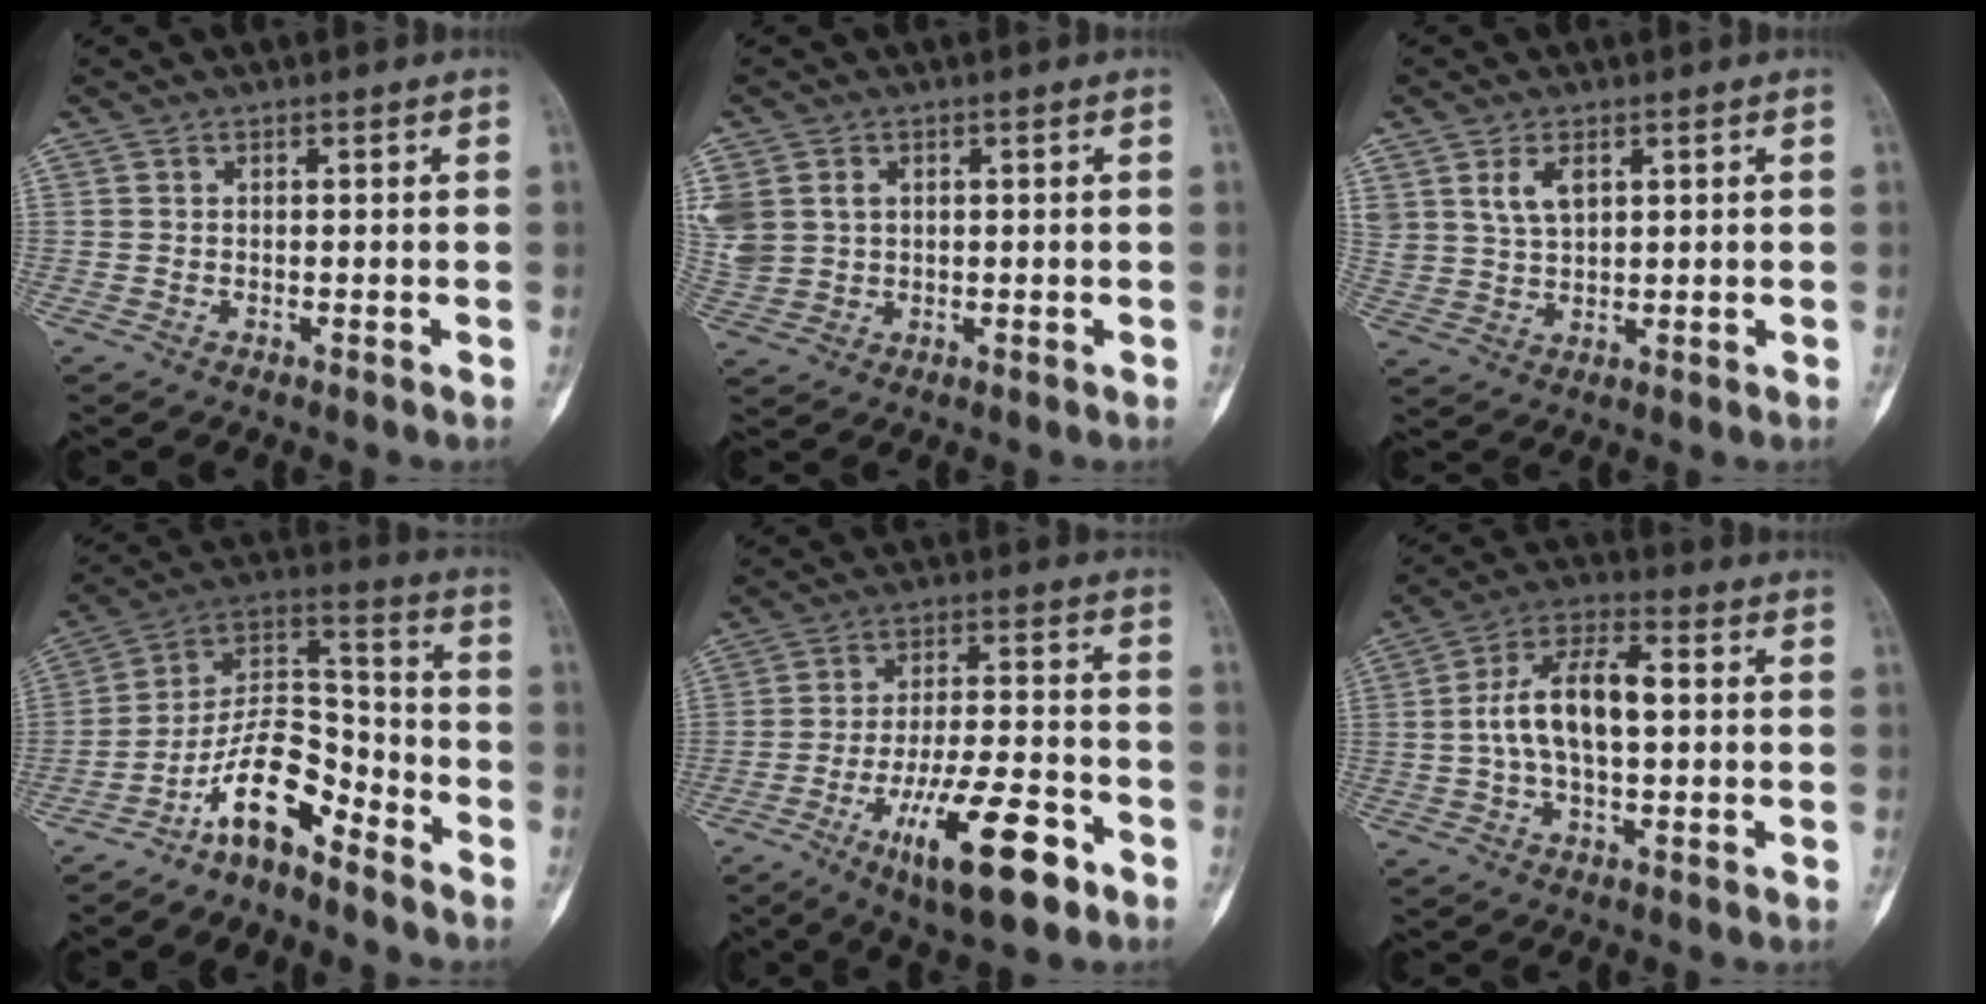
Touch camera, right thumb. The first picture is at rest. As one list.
[{"total": 11.2, "force": [2.5, 9.2, 5.7], "torque": [-0.162, 0.017, 0.068]}, {"total": 5.2, "force": [2.4, 3.0, 3.5], "torque": [-0.059, -0.011, 0.053]}, {"total": 12.3, "force": [-8.4, 4.9, 7.5], "torque": [-0.128, 0.098, -0.162]}, {"total": 16.5, "force": [-8.4, 4.8, 13.4], "torque": [-0.222, 0.042, -0.131]}, {"total": 12.0, "force": [0.3, 5.8, 10.5], "torque": [-0.197, 0.028, 0.000]}]